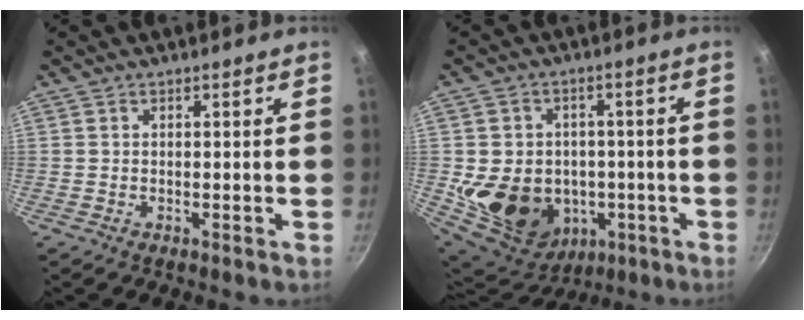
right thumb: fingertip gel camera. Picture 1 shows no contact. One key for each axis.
{"total": 17.3, "fx": -2.9, "fy": 14.2, "fz": 9.4, "tx": -0.148, "ty": 0.021, "tz": -0.021}